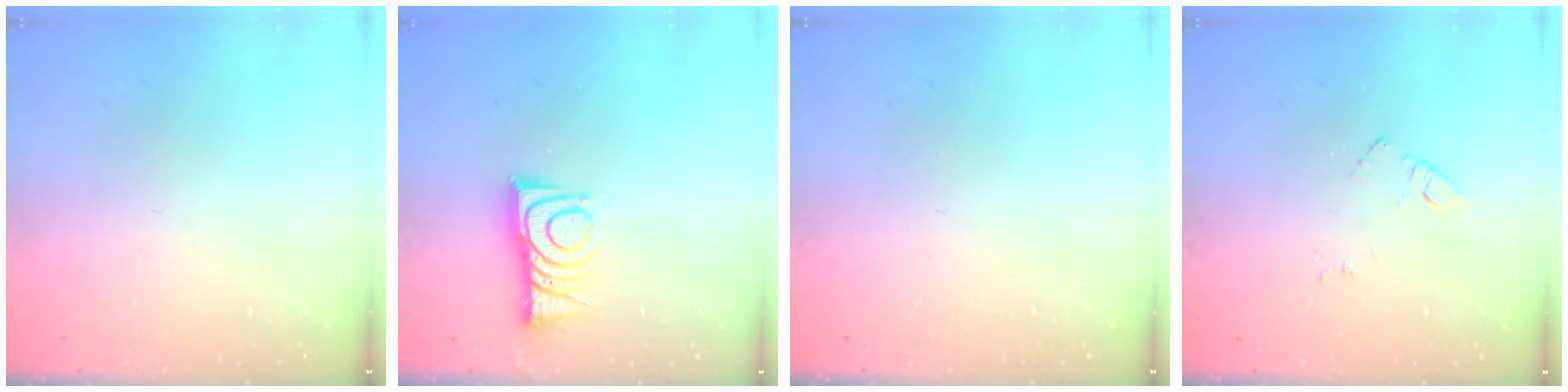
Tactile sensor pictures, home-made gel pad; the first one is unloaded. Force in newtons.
{"total": 10.0, "press": 10.0, "slide": 0.5}
{"total": 0.0}
{"total": 4.8, "press": 4.8, "slide": 0.5}